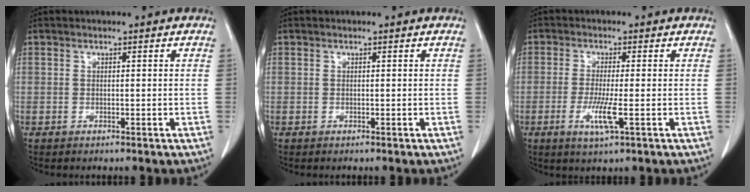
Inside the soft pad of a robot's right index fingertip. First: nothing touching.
{"total": 0.0}
{"total": 4.8, "force": [-1.5, 0.1, 4.6], "torque": [-0.096, -0.012, -0.026]}